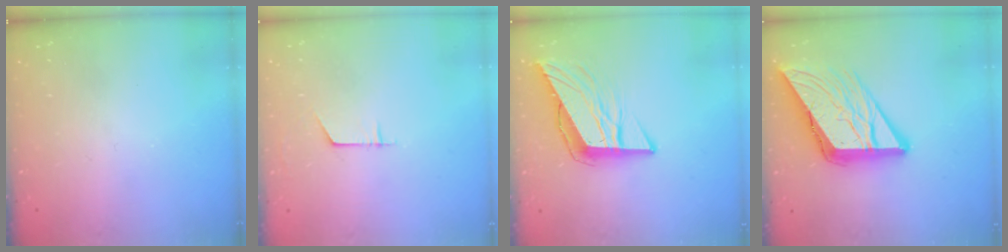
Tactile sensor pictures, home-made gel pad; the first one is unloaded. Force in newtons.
{"total": 5.7, "press": 5.7, "slide": 0.5}
{"total": 9.9, "press": 9.9, "slide": 0.8}
{"total": 16.6, "press": 16.5, "slide": 1.7}